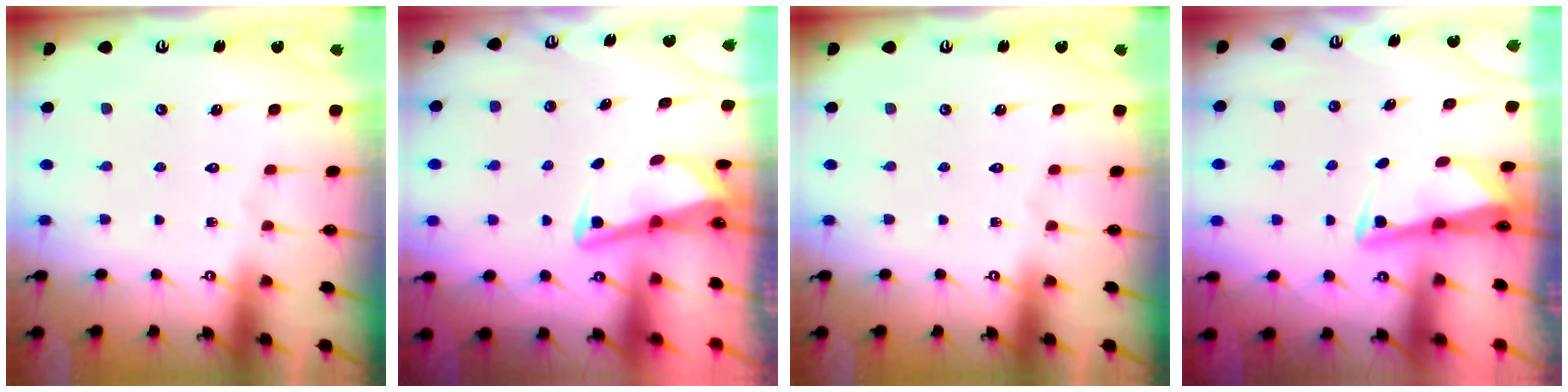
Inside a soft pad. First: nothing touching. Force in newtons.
{"total": 3.5, "press": 3.5, "slide": 0.3}
{"total": 0.0}
{"total": 2.9, "press": 2.9, "slide": 0.1}